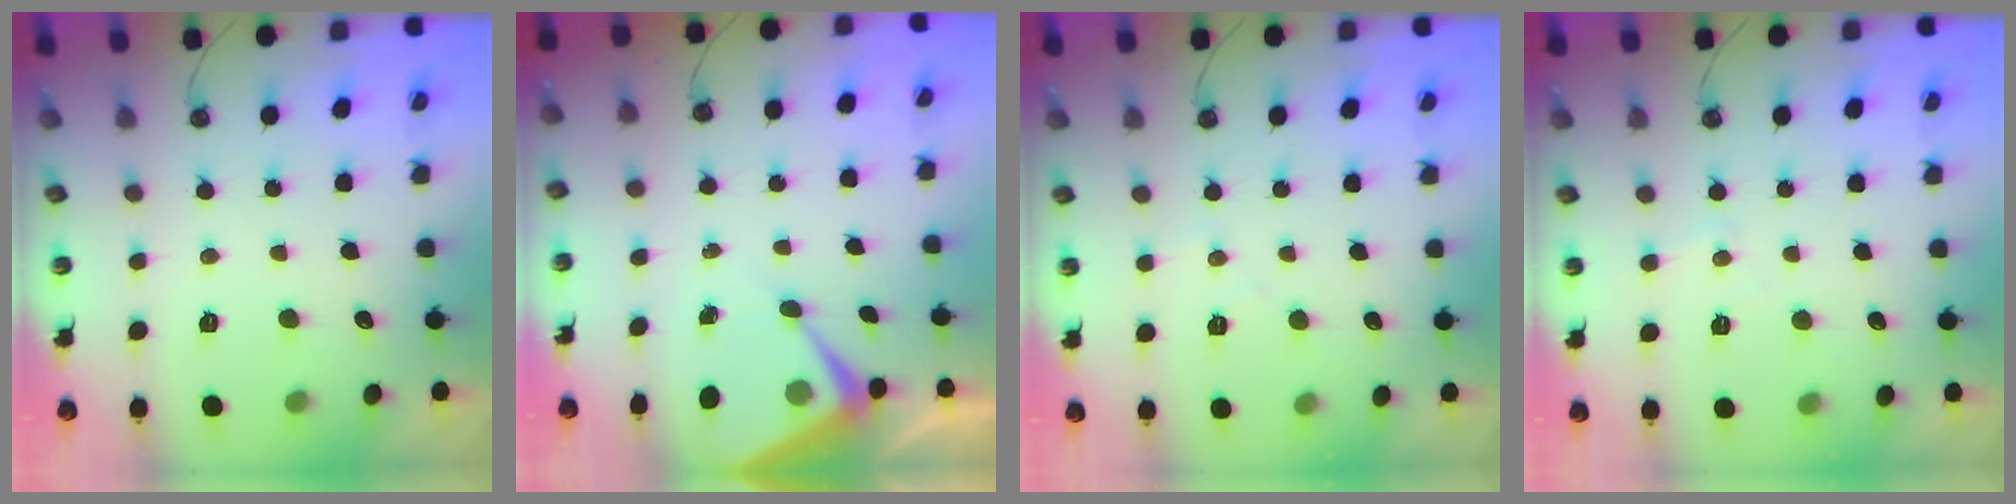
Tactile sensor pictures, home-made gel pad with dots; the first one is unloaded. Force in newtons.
{"total": 6.3, "press": 6.3, "slide": 0.6}
{"total": 3.7, "press": 3.6, "slide": 0.6}
{"total": 3.0, "press": 2.9, "slide": 0.6}